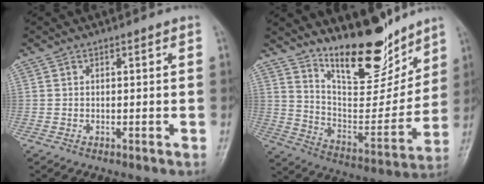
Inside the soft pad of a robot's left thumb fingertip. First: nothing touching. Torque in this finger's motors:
{"motor_torque": [1.20, 0.57, 1.42, -1.35, 0.21]}